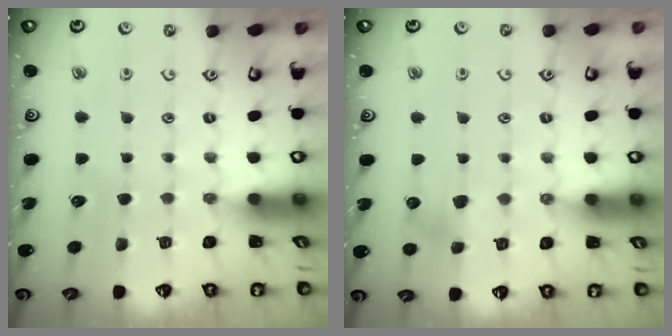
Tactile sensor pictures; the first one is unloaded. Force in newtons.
{"total": 4.8, "press": 4.7, "slide": 0.5}